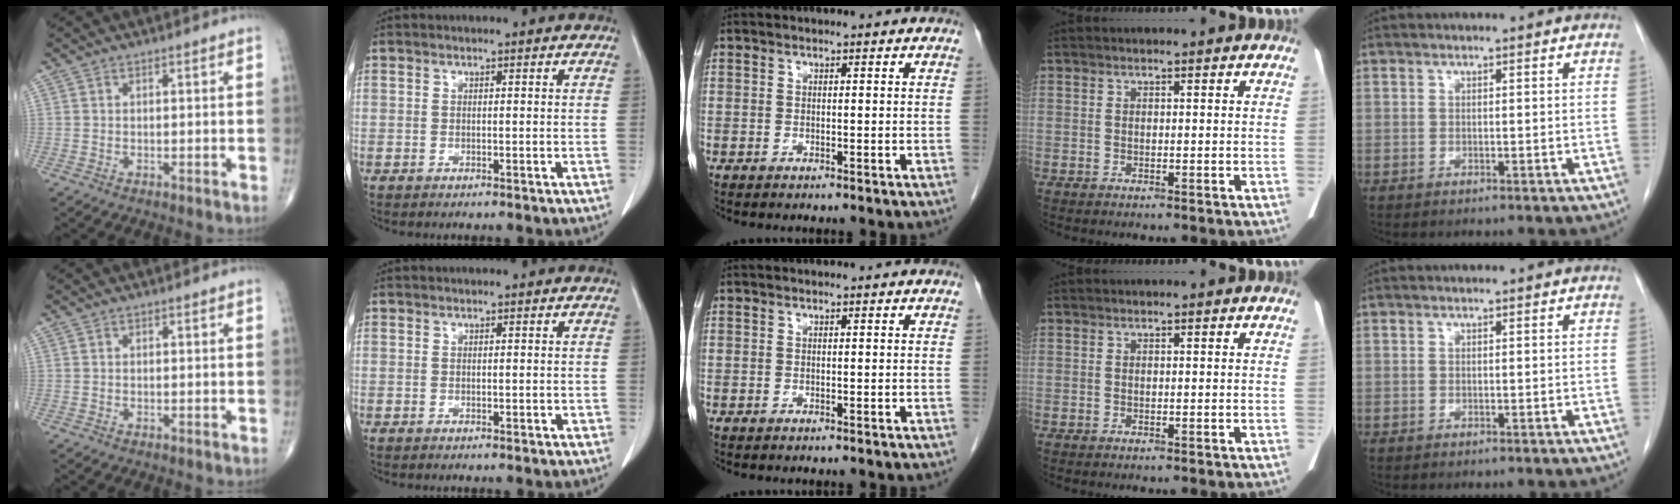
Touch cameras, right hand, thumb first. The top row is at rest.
{"index": {"total": 0.6, "force": [0.0, 0.5, 0.3], "torque": [0.001, 0.002, 0.000]}}